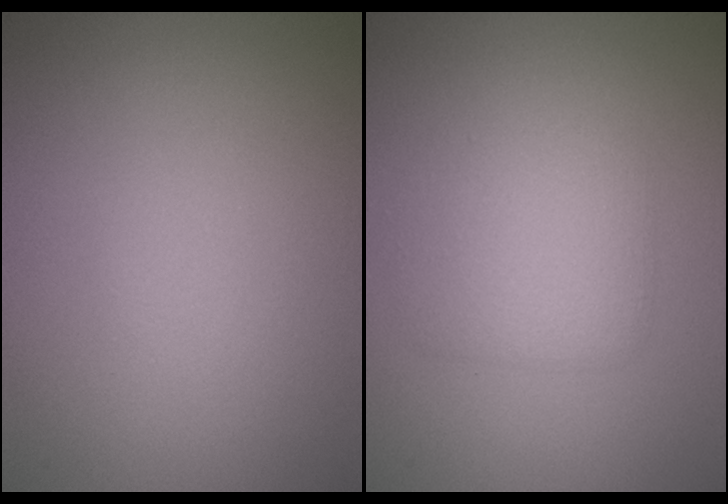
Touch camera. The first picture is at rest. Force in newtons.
{"total": 2.8, "press": 2.8, "slide": 0.1}